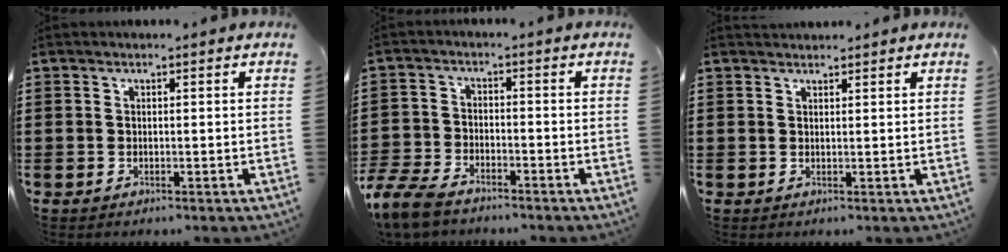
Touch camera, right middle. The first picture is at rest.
{"total": 5.9, "force": [-5.2, 1.8, 2.3], "torque": [-0.075, -0.001, -0.109]}
{"total": 1.3, "force": [1.3, 0.1, 0.0], "torque": [-0.003, 0.000, 0.025]}